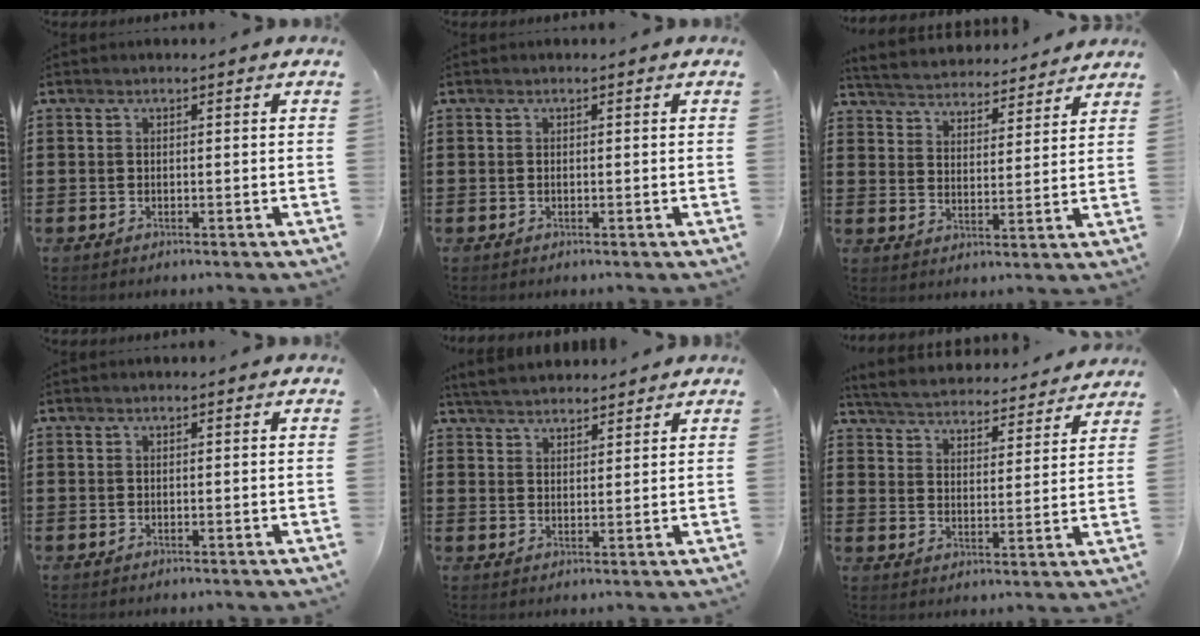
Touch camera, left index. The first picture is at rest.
{"total": 0.0}
{"total": 4.1, "force": [4.1, 0.2, -0.3], "torque": [-0.018, -0.030, 0.068]}
{"total": 0.0}
{"total": 4.0, "force": [3.9, 0.7, 0.5], "torque": [-0.023, -0.008, 0.073]}
{"total": 4.3, "force": [4.3, 0.0, 0.1], "torque": [-0.027, -0.034, 0.069]}